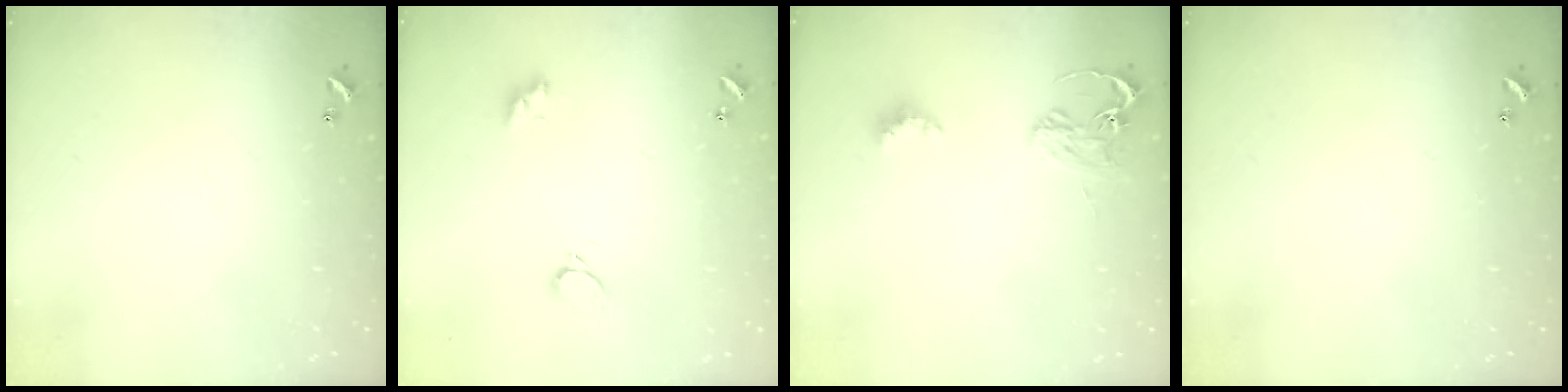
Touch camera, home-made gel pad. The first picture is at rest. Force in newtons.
{"total": 2.9, "press": 2.9, "slide": 0.6}
{"total": 2.9, "press": 2.8, "slide": 0.6}
{"total": 0.0}